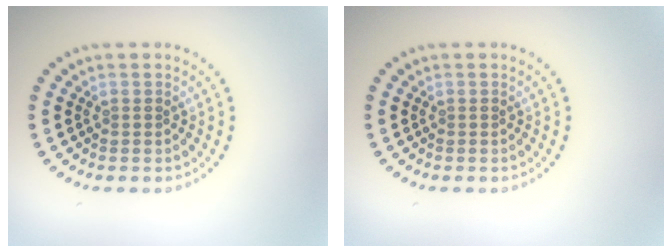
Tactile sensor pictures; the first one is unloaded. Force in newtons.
{"total": 0.0}